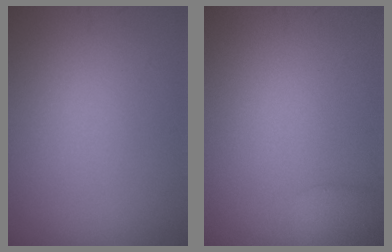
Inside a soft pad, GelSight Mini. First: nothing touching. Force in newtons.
{"total": 1.7, "press": 1.7, "slide": 0.1}